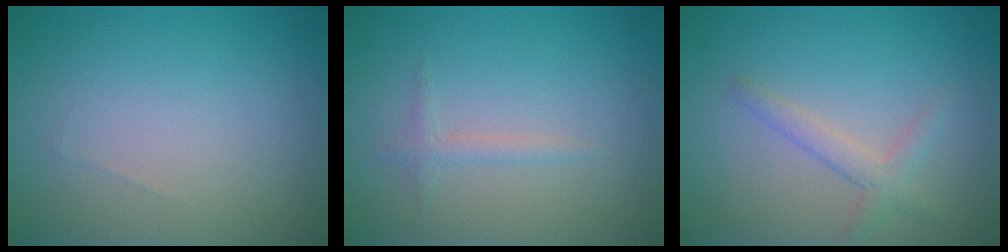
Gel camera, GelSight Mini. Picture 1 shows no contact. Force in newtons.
{"total": 1.0, "press": 1.0, "slide": 0.0}
{"total": 2.0, "press": 2.0, "slide": 0.1}